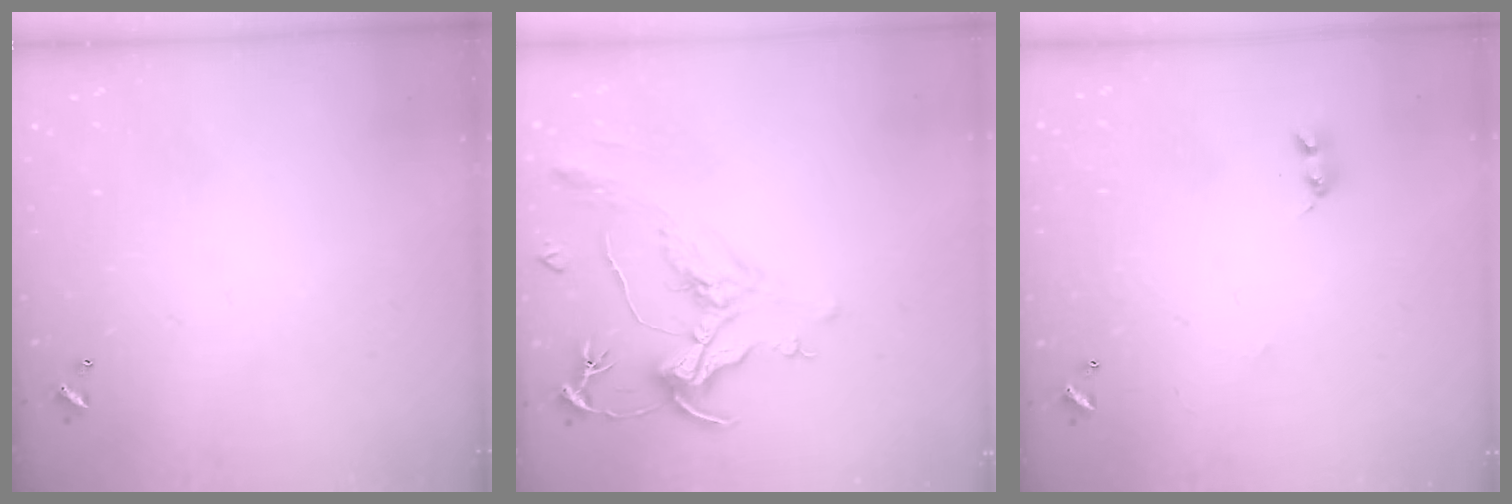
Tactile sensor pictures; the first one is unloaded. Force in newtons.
{"total": 2.1, "press": 1.7, "slide": 1.3}
{"total": 1.6, "press": 1.6, "slide": 0.4}